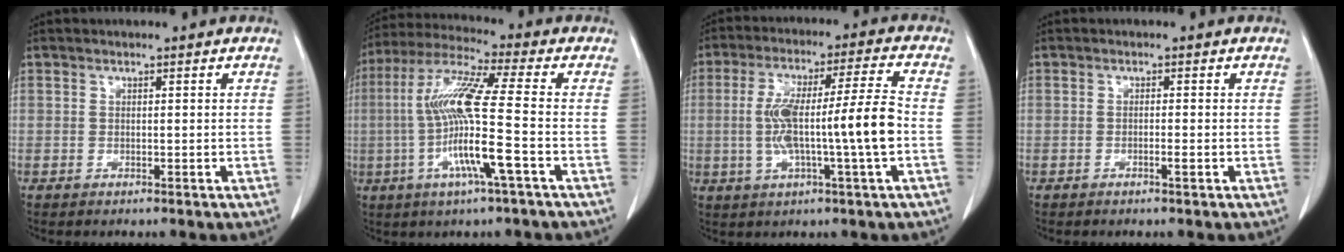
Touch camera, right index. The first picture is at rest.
{"total": 14.2, "force": [-2.8, -0.8, 13.9], "torque": [-0.282, -0.009, -0.064]}
{"total": 12.9, "force": [-1.5, -0.2, 12.8], "torque": [-0.236, 0.015, -0.028]}
{"total": 1.1, "force": [-0.6, -0.1, 0.9], "torque": [-0.020, 0.001, -0.011]}